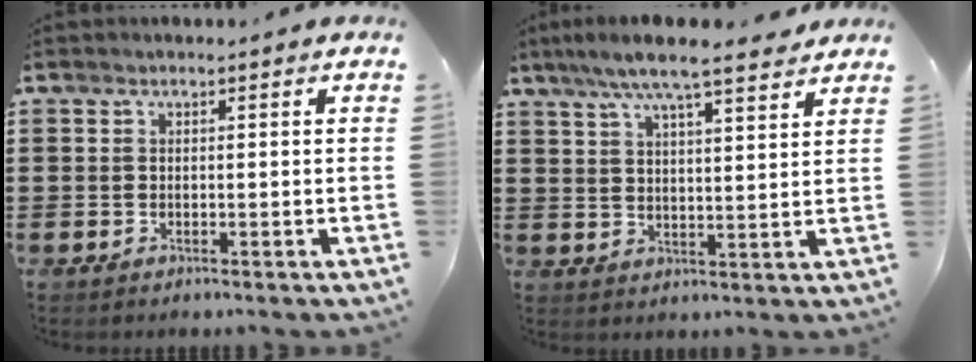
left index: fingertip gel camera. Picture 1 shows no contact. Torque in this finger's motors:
{"motor_torque": [2.14, 0.00, 0.43, 0.21]}